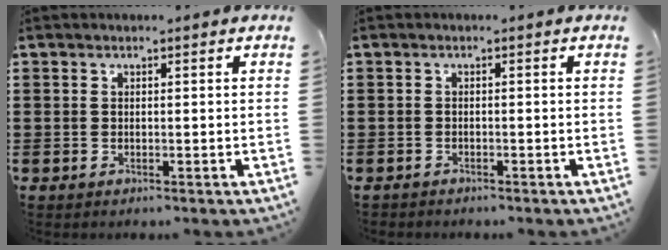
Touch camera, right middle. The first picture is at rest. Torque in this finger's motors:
{"motor_torque": [-0.19, 0.01, 0.03, 0.00]}